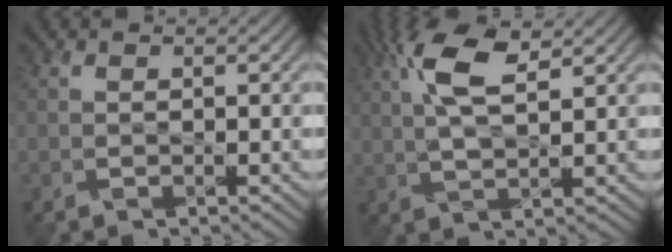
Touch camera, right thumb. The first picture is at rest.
{"total": 7.8, "force": [3.4, 2.5, 6.6], "torque": [-0.145, 0.012, 0.068]}